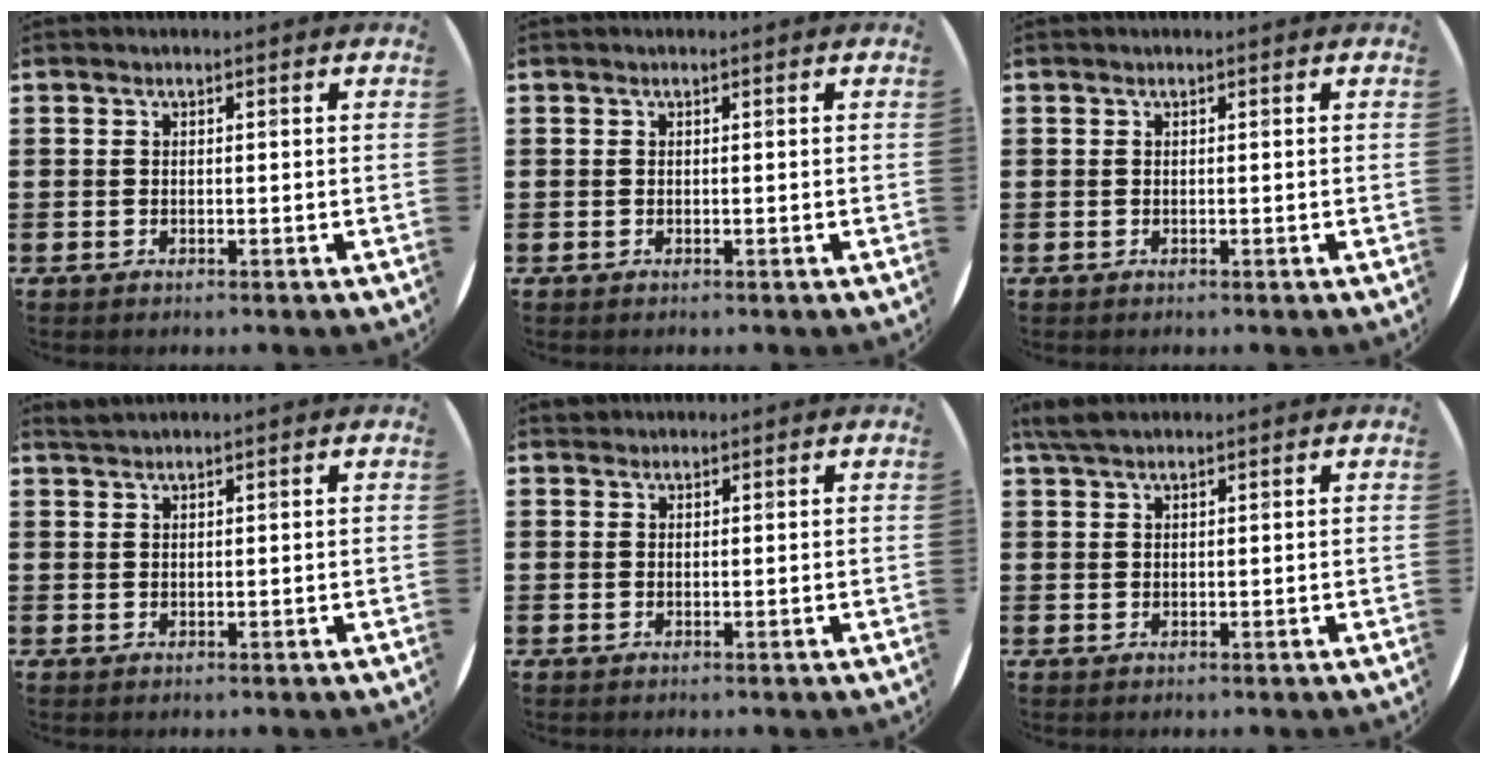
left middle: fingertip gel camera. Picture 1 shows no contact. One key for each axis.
{"total": 0.0}
{"total": 0.0}
{"total": 1.2, "fx": 1.2, "fy": -0.1, "fz": 0.1, "tx": -0.004, "ty": -0.001, "tz": 0.023}
{"total": 0.7, "fx": 0.6, "fy": 0.2, "fz": -0.1, "tx": 0.010, "ty": 0.000, "tz": 0.011}
{"total": 2.7, "fx": 2.2, "fy": 0.8, "fz": 1.4, "tx": -0.033, "ty": 0.006, "tz": 0.042}